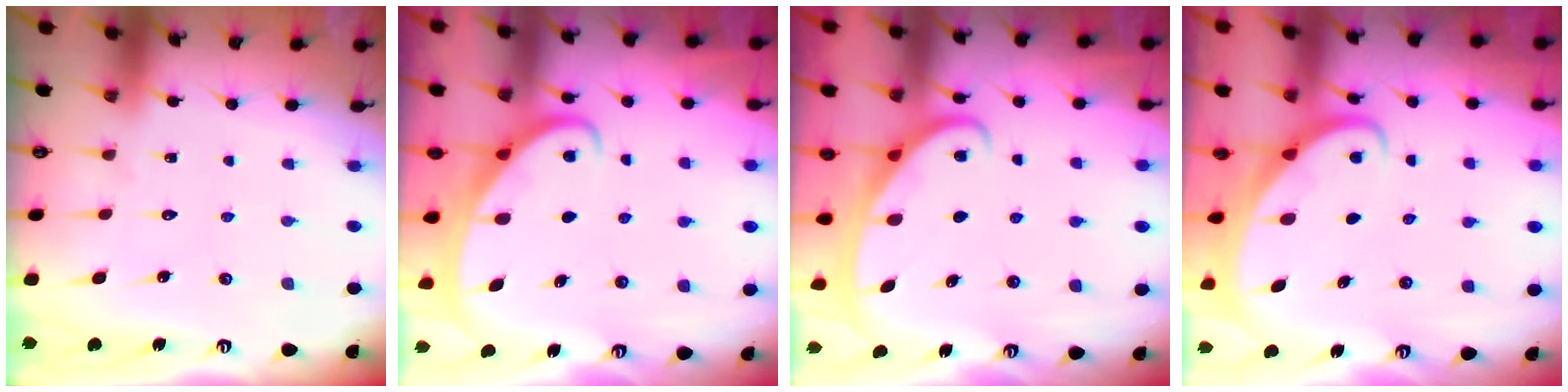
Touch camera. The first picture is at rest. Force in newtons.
{"total": 2.5, "press": 2.5, "slide": 0.3}
{"total": 2.6, "press": 2.6, "slide": 0.4}
{"total": 3.1, "press": 3.1, "slide": 0.2}